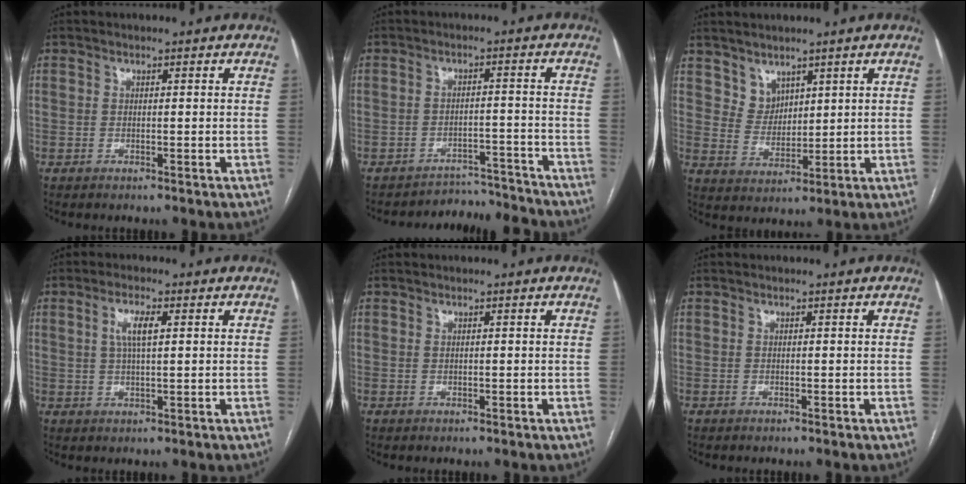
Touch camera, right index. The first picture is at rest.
{"total": 7.8, "force": [-7.7, 0.3, -1.6], "torque": [0.022, 0.021, -0.110]}
{"total": 4.1, "force": [2.9, 2.8, 0.6], "torque": [-0.010, 0.002, 0.064]}
{"total": 4.1, "force": [1.2, 0.8, 3.8], "torque": [-0.077, 0.004, 0.023]}
{"total": 0.0}
{"total": 0.0}